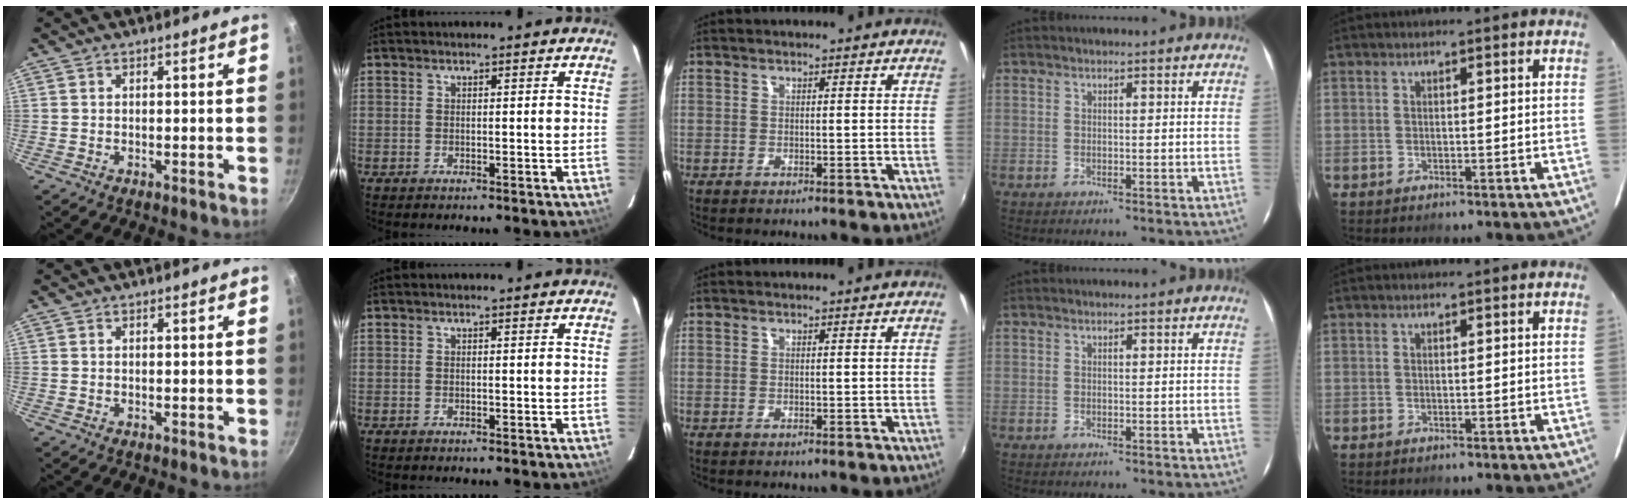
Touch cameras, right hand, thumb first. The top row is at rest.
{}